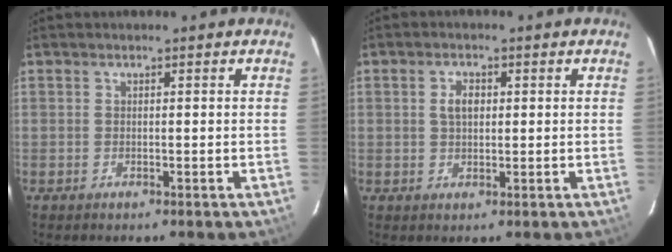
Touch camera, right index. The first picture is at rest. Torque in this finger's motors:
{"motor_torque": [0.07, -0.01, 0.05, 0.05]}